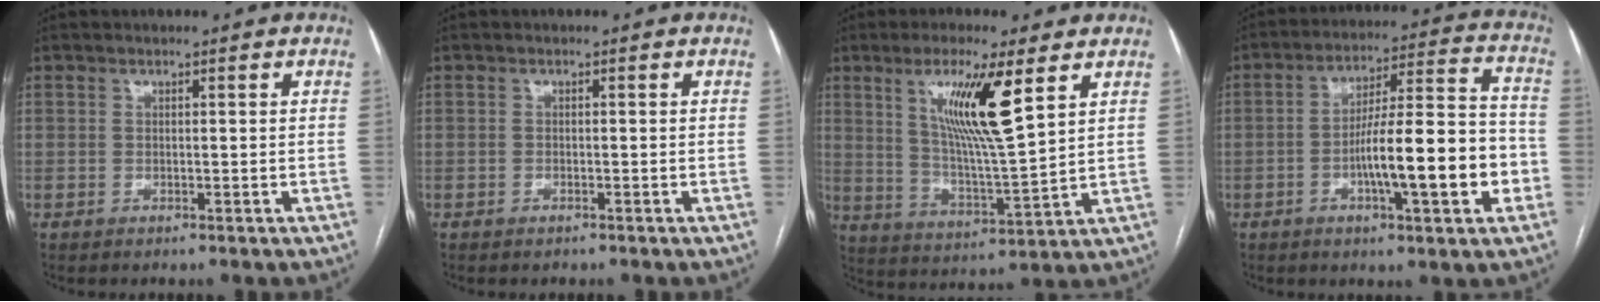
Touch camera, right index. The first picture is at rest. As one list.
[{"total": 0.6, "force": [-0.5, 0.2, 0.2], "torque": [-0.008, -0.001, -0.007]}, {"total": 12.1, "force": [5.5, 0.6, 10.8], "torque": [-0.201, -0.011, 0.101]}, {"total": 15.5, "force": [-4.2, 2.2, 14.8], "torque": [-0.230, 0.018, -0.062]}]